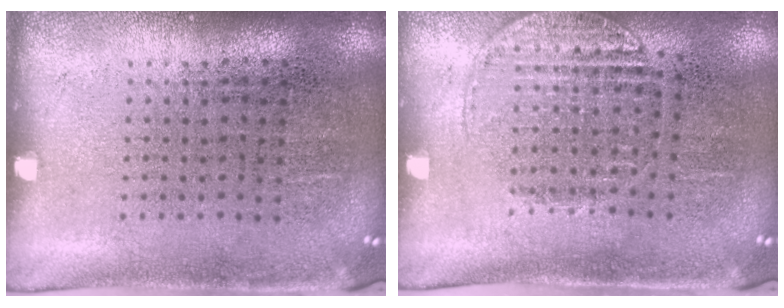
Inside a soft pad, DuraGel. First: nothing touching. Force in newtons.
{"total": 1.2, "press": 1.1, "slide": 0.4}